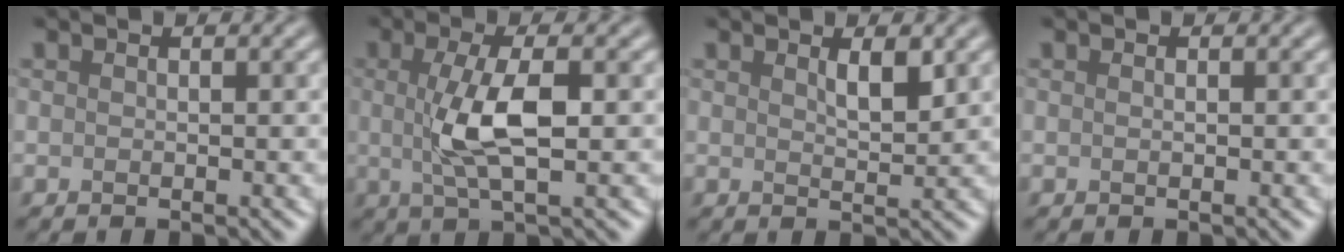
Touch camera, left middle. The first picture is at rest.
{"total": 5.1, "force": [0.2, 1.5, 4.9], "torque": [-0.106, 0.003, 0.006]}
{"total": 1.9, "force": [1.1, 0.5, 1.5], "torque": [-0.025, -0.004, 0.019]}
{"total": 0.0}